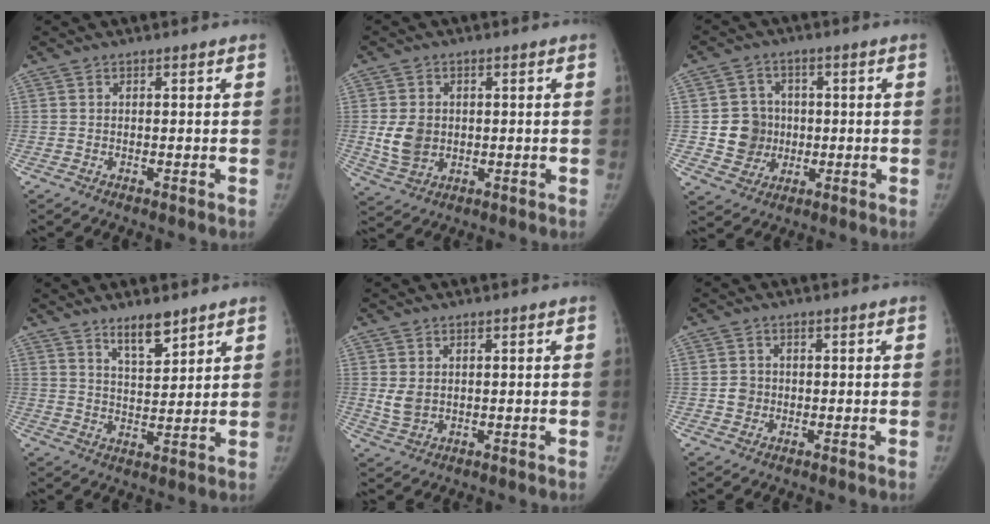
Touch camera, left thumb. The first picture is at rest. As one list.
[{"total": 6.6, "force": [0.2, 5.3, 4.0], "torque": [-0.060, -0.005, 0.014]}, {"total": 8.2, "force": [-0.2, 7.8, 2.5], "torque": [-0.006, 0.009, 0.003]}, {"total": 6.4, "force": [4.9, 1.9, 3.7], "torque": [-0.045, -0.040, 0.084]}, {"total": 3.5, "force": [0.6, 2.7, 2.3], "torque": [-0.038, -0.009, 0.021]}, {"total": 2.5, "force": [-0.2, 2.4, 0.7], "torque": [0.001, 0.005, -0.002]}]